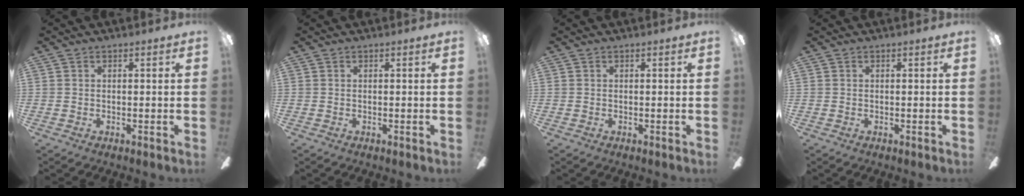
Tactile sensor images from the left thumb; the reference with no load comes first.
{"total": 0.0}
{"total": 0.0}
{"total": 0.0}